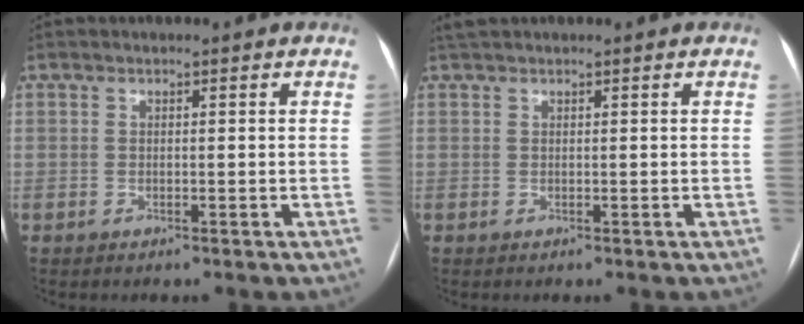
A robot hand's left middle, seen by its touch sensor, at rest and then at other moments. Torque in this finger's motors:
{"motor_torque": [0.21, -0.14, -0.02, -0.01]}